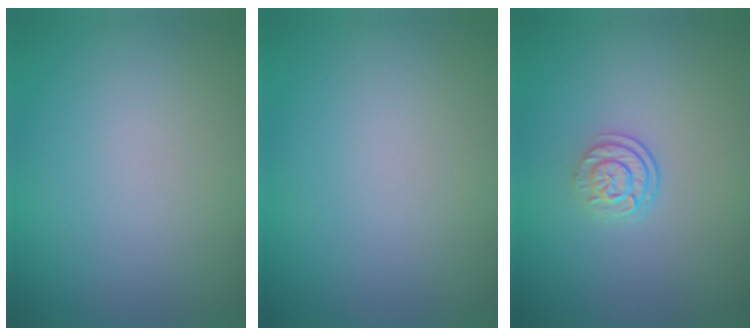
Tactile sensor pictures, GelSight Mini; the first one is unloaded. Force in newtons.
{"total": 0.0}
{"total": 2.5, "press": 1.8, "slide": 1.8}